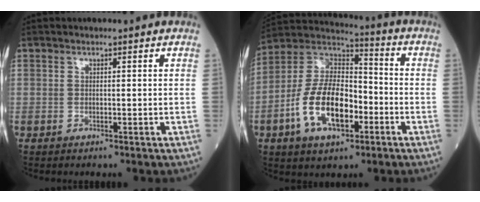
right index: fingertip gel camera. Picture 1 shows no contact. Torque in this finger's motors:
{"motor_torque": [1.79, -0.35, 1.05, 0.12]}